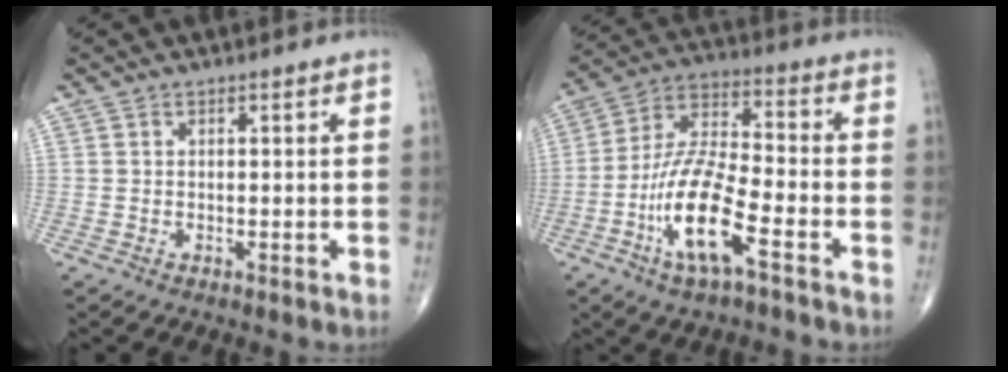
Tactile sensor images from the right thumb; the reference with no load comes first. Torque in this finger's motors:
{"motor_torque": [4.24, 0.77, 1.43, -0.45, 0.42]}